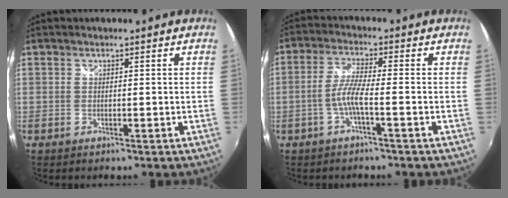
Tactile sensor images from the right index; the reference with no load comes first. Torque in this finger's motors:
{"motor_torque": [0.02, 0.15, 0.40, 0.09]}